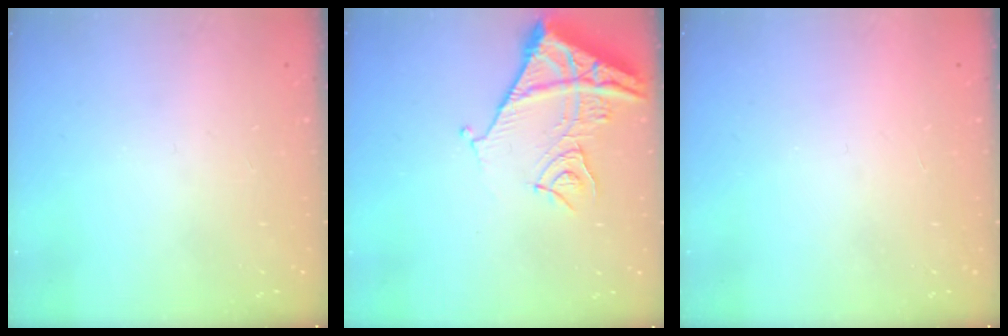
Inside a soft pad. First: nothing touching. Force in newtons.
{"total": 12.8, "press": 12.7, "slide": 1.6}
{"total": 1.6, "press": 1.6, "slide": 0.1}